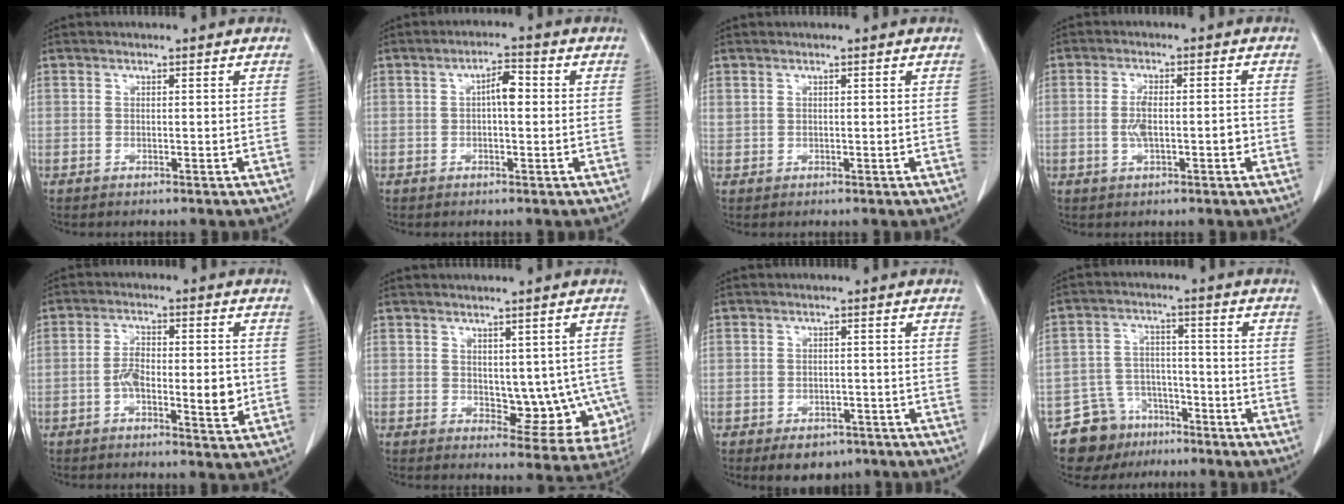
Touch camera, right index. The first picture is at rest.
{"total": 3.5, "force": [0.3, 1.1, 3.3], "torque": [-0.054, 0.011, 0.002]}
{"total": 0.8, "force": [0.6, 0.5, 0.2], "torque": [-0.006, 0.012, 0.016]}
{"total": 4.9, "force": [-0.9, 1.6, 4.6], "torque": [-0.090, 0.008, -0.014]}
{"total": 7.8, "force": [-1.6, 2.5, 7.2], "torque": [-0.118, 0.006, -0.027]}
{"total": 8.5, "force": [-0.4, 5.2, 6.7], "torque": [-0.057, 0.006, 0.011]}
{"total": 5.0, "force": [-3.4, 3.3, 1.8], "torque": [-0.013, 0.004, -0.040]}
{"total": 8.0, "force": [-5.6, 5.7, 0.6], "torque": [-0.009, 0.030, -0.088]}